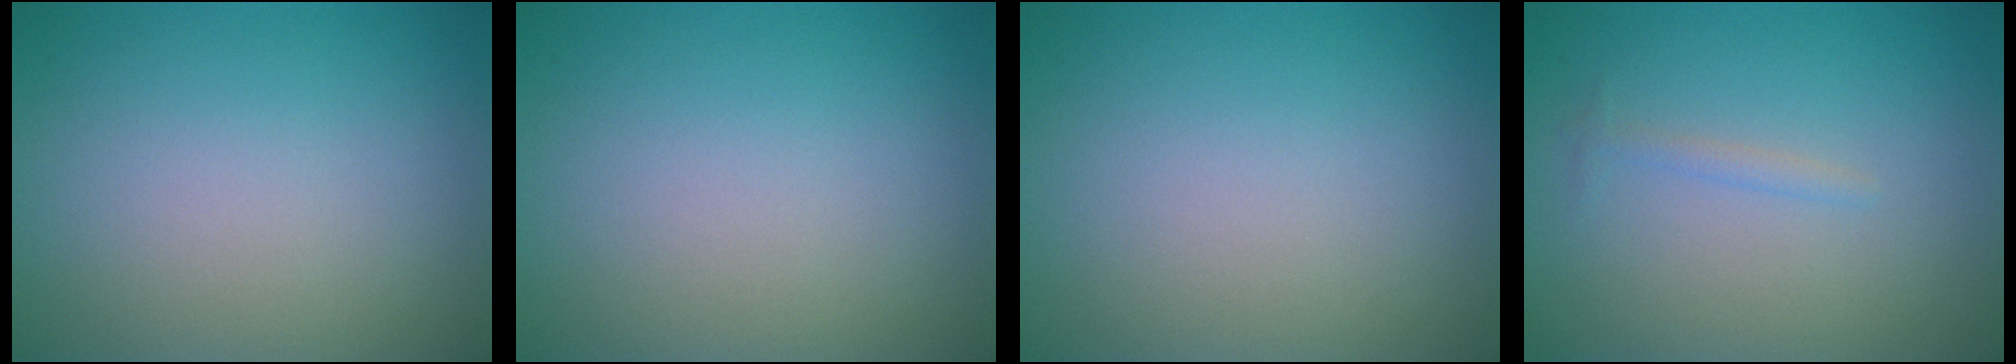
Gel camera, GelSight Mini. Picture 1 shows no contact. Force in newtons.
{"total": 0.0}
{"total": 0.0}
{"total": 0.8, "press": 0.8, "slide": 0.0}